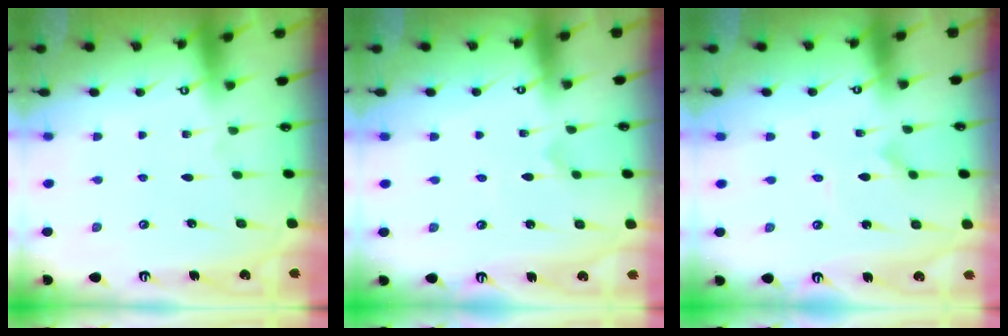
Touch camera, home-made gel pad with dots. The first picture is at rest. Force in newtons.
{"total": 0.0}
{"total": 0.0}